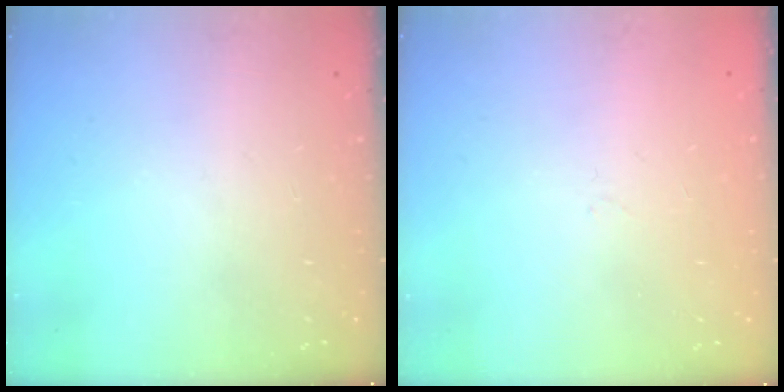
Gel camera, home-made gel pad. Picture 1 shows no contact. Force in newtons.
{"total": 0.9, "press": 0.9, "slide": 0.2}